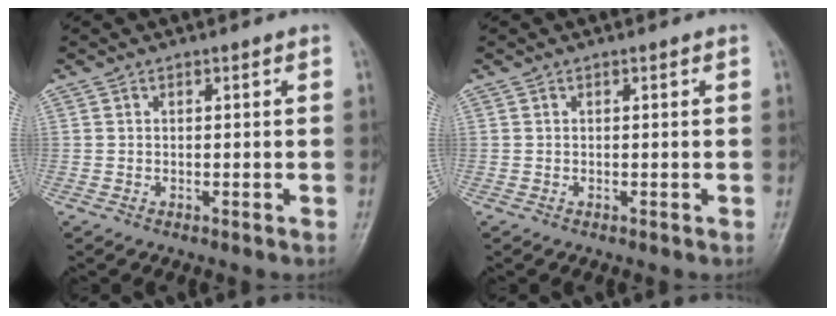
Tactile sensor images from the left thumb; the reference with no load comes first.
{"total": 0.0}